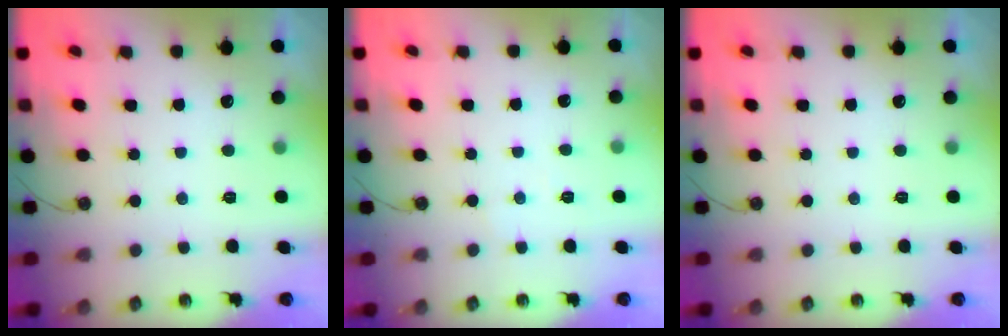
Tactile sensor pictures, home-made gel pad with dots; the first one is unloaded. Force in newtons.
{"total": 4.1, "press": 4.0, "slide": 0.6}
{"total": 0.0}